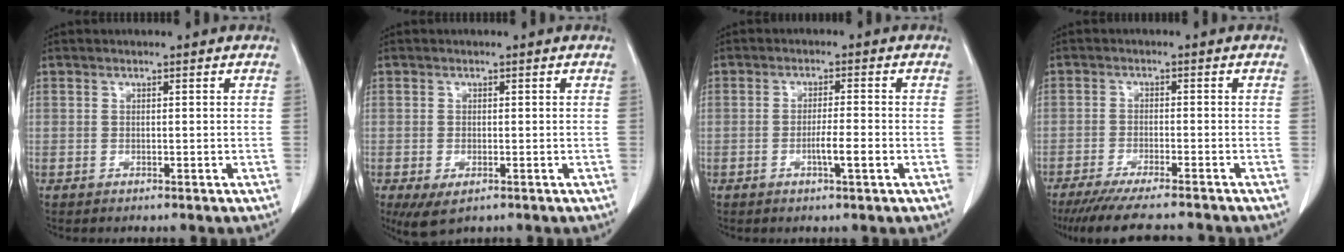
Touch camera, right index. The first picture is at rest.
{"total": 4.1, "force": [-2.0, 2.0, 3.0], "torque": [-0.058, -0.011, -0.025]}
{"total": 3.8, "force": [-1.3, 0.0, 3.6], "torque": [-0.060, -0.002, -0.021]}
{"total": 13.1, "force": [-11.6, 1.1, 6.0], "torque": [-0.089, -0.032, -0.167]}